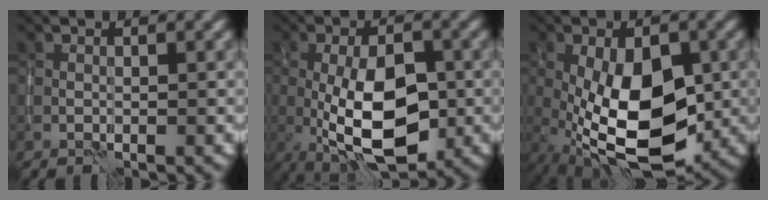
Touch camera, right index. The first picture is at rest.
{"total": 9.5, "force": [-2.2, 4.2, 8.2], "torque": [-0.151, -0.003, -0.039]}
{"total": 10.4, "force": [-1.4, 5.3, 8.8], "torque": [-0.169, -0.020, -0.015]}